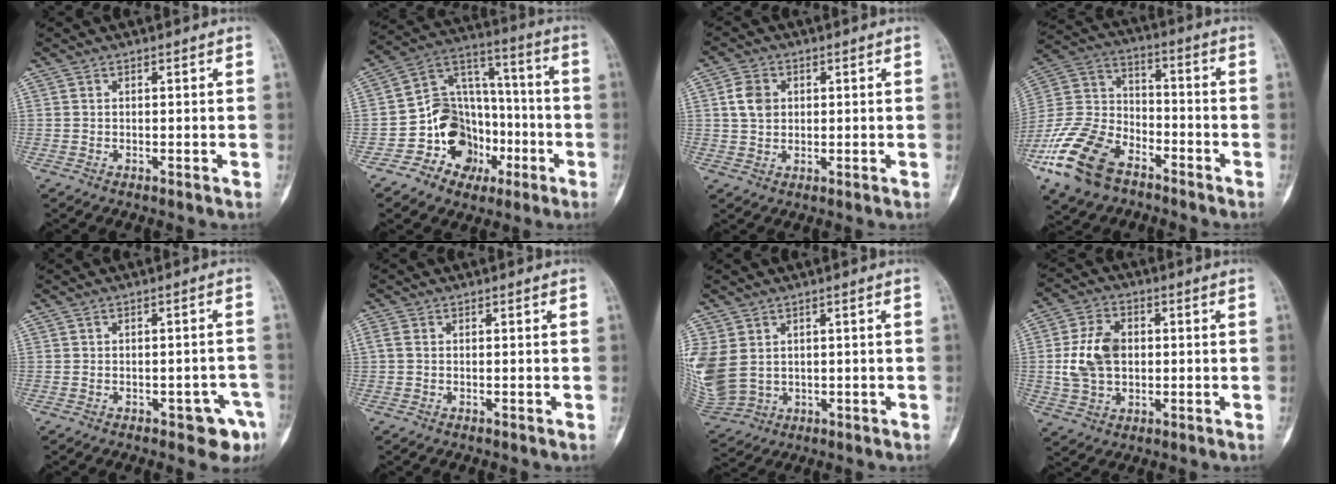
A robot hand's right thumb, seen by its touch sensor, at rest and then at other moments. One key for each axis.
{"total": 16.0, "fx": -5.6, "fy": 13.2, "fz": 7.1, "tx": -0.062, "ty": 0.084, "tz": -0.092}
{"total": 5.0, "fx": 1.0, "fy": 4.0, "fz": 2.9, "tx": -0.040, "ty": 0.000, "tz": 0.017}
{"total": 18.4, "fx": -11.0, "fy": 10.5, "fz": 10.3, "tx": -0.213, "ty": 0.051, "tz": -0.213}
{"total": 5.6, "fx": -2.8, "fy": 2.5, "fz": 4.2, "tx": -0.035, "ty": 0.017, "tz": -0.028}
{"total": 0.7, "fx": 0.0, "fy": 0.4, "fz": 0.5, "tx": -0.012, "ty": 0.000, "tz": -0.001}
{"total": 12.6, "fx": 1.9, "fy": 10.2, "fz": 7.1, "tx": -0.193, "ty": 0.003, "tz": 0.067}
{"total": 10.4, "fx": 0.4, "fy": 7.3, "fz": 7.4, "tx": -0.129, "ty": 0.009, "tz": 0.011}